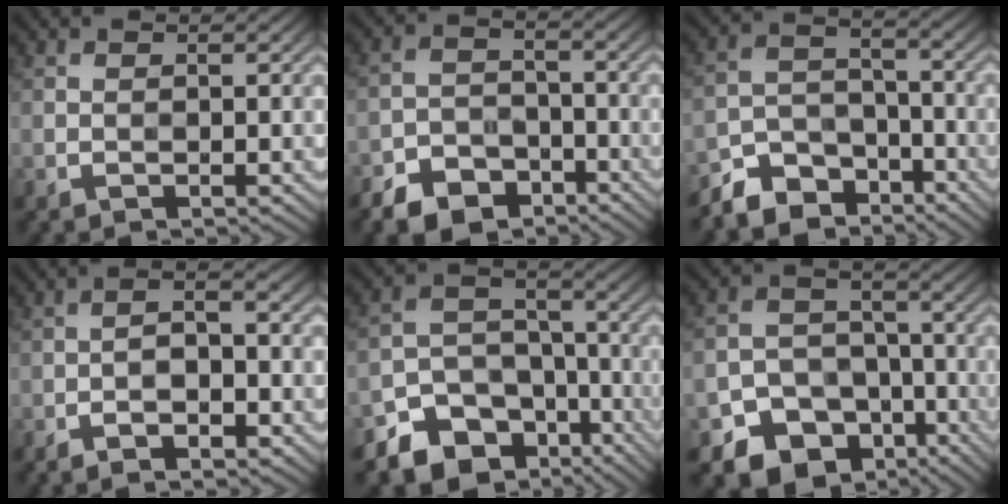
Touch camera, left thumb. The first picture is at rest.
{"total": 7.7, "force": [-5.8, 4.0, 3.1], "torque": [-0.062, -0.009, -0.111]}
{"total": 8.3, "force": [-6.5, 4.3, 2.8], "torque": [-0.057, -0.009, -0.124]}
{"total": 4.9, "force": [-2.5, 1.3, 4.1], "torque": [-0.074, 0.004, -0.042]}
{"total": 13.6, "force": [-9.0, 8.9, 5.1], "torque": [-0.117, -0.020, -0.136]}
{"total": 12.5, "force": [-7.6, 8.7, 4.6], "torque": [-0.095, -0.024, -0.122]}